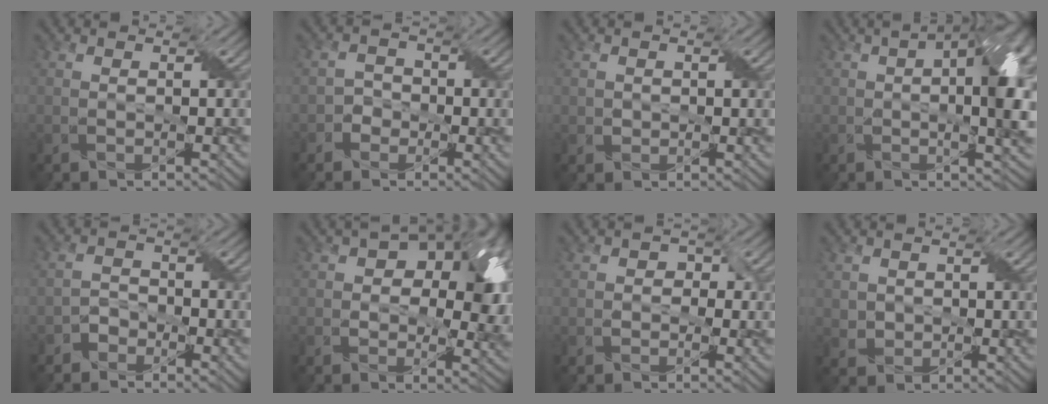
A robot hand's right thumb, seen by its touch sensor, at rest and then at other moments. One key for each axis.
{"total": 2.3, "fx": -1.1, "fy": 2.0, "fz": 0.5, "tx": -0.004, "ty": 0.005, "tz": -0.027}
{"total": 1.5, "fx": 0.4, "fy": 1.3, "fz": 0.6, "tx": -0.020, "ty": -0.003, "tz": 0.008}
{"total": 12.1, "fx": 0.7, "fy": 5.2, "fz": 10.9, "tx": -0.141, "ty": 0.006, "tz": 0.012}
{"total": 2.3, "fx": -1.7, "fy": 1.4, "fz": 0.5, "tx": -0.010, "ty": 0.009, "tz": -0.040}
{"total": 13.4, "fx": 4.0, "fy": 8.2, "fz": 9.9, "tx": -0.119, "ty": 0.009, "tz": 0.065}
{"total": 2.3, "fx": 0.0, "fy": 2.1, "fz": 1.1, "tx": -0.012, "ty": 0.007, "tz": -0.006}
{"total": 2.2, "fx": 0.8, "fy": 1.9, "fz": 0.7, "tx": -0.030, "ty": -0.005, "tz": 0.014}